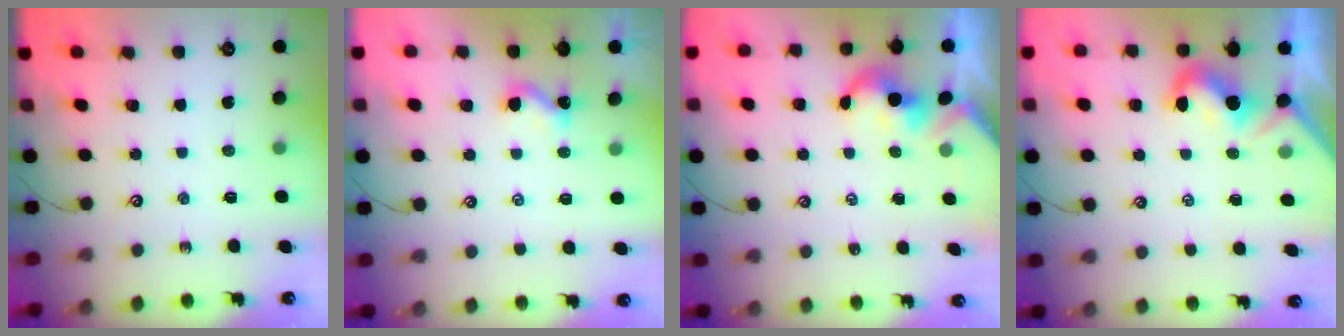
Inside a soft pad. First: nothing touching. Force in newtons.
{"total": 2.5, "press": 2.5, "slide": 0.3}
{"total": 2.4, "press": 2.4, "slide": 0.3}
{"total": 2.0, "press": 1.9, "slide": 0.6}